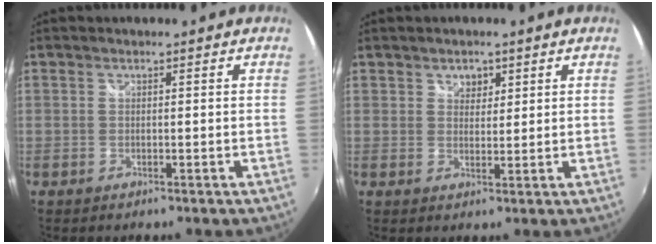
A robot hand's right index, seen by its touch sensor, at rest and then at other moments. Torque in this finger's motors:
{"motor_torque": [0.02, 0.01, 0.07, 0.01]}